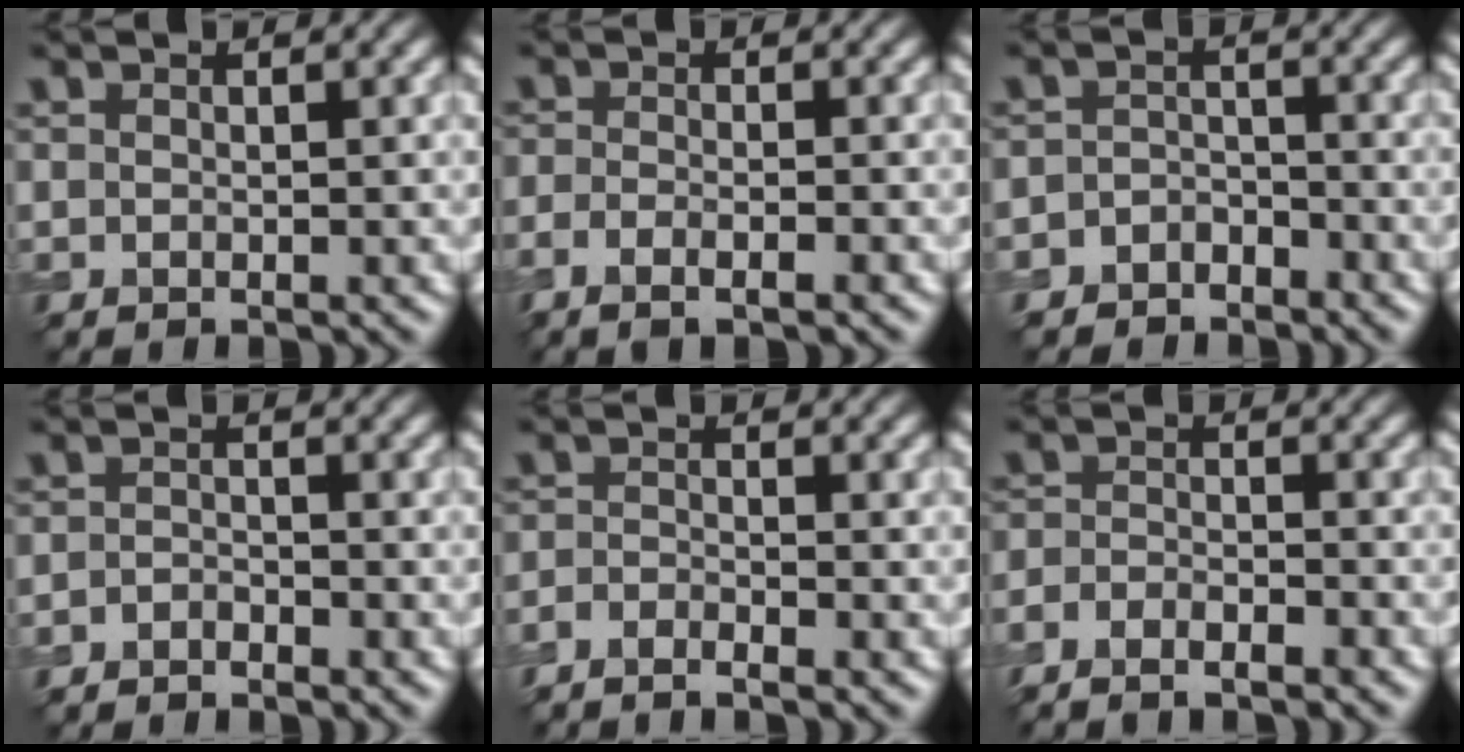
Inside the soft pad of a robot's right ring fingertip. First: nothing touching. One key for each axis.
{"total": 3.0, "fx": -2.1, "fy": 0.8, "fz": 2.0, "tx": -0.035, "ty": 0.000, "tz": -0.035}
{"total": 2.8, "fx": -2.4, "fy": 1.5, "fz": -0.5, "tx": 0.027, "ty": 0.005, "tz": -0.041}
{"total": 1.2, "fx": -1.2, "fy": 0.4, "fz": -0.1, "tx": 0.004, "ty": 0.002, "tz": -0.028}
{"total": 2.2, "fx": -2.1, "fy": 0.0, "fz": 0.4, "tx": -0.015, "ty": -0.003, "tz": -0.046}
{"total": 3.2, "fx": -2.9, "fy": 0.7, "fz": 1.1, "tx": -0.022, "ty": -0.003, "tz": -0.058}